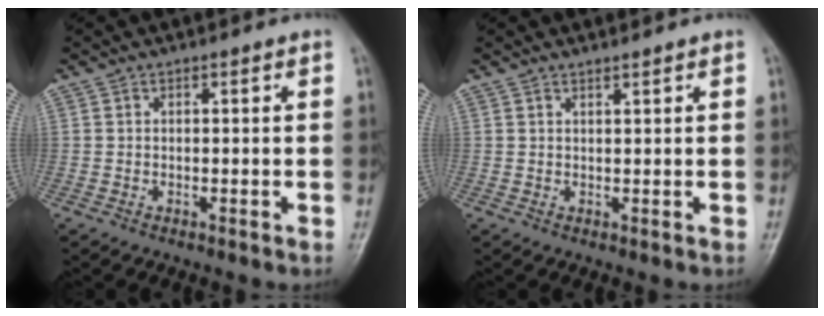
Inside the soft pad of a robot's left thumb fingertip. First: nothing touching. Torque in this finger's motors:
{"motor_torque": [-0.13, -0.30, 0.02, 0.04, -0.01]}